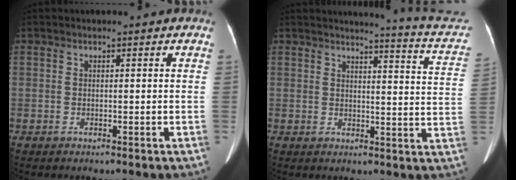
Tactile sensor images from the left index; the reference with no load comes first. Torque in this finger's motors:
{"motor_torque": [0.33, -1.04, -0.11, -0.01]}